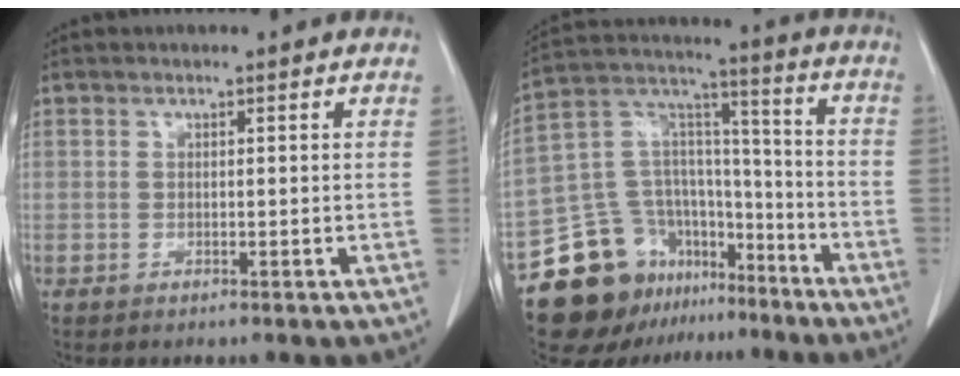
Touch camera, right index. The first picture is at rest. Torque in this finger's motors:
{"motor_torque": [-0.09, -0.05, -0.10, -0.05]}